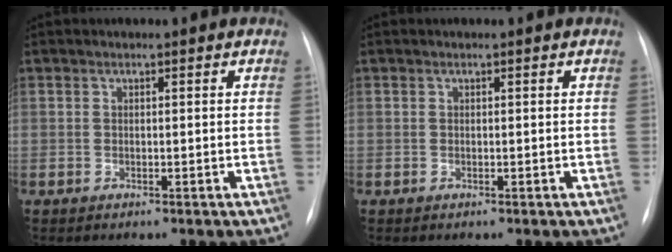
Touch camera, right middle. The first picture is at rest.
{"total": 0.0}